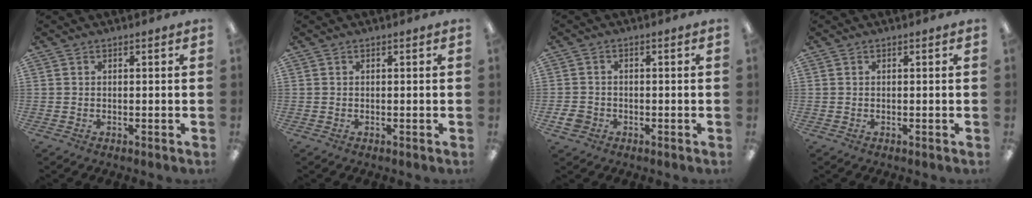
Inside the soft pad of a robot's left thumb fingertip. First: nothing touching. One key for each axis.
{"total": 0.0}
{"total": 3.2, "fx": -1.3, "fy": 2.7, "fz": 1.2, "tx": -0.024, "ty": 0.004, "tz": -0.025}
{"total": 0.0}